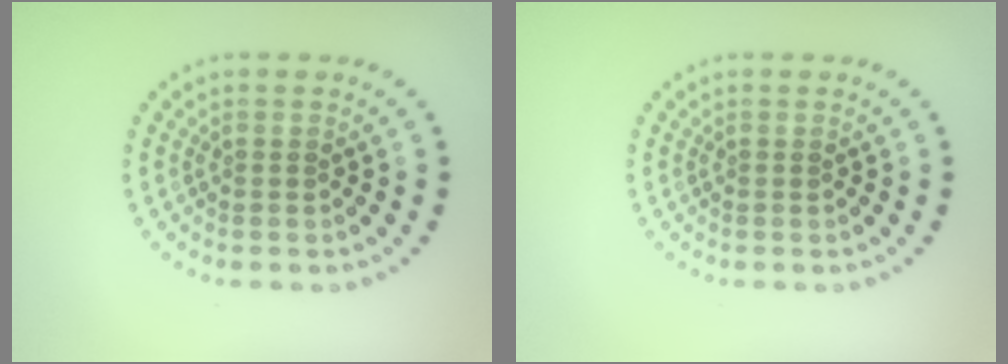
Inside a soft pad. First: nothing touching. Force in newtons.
{"total": 0.0}